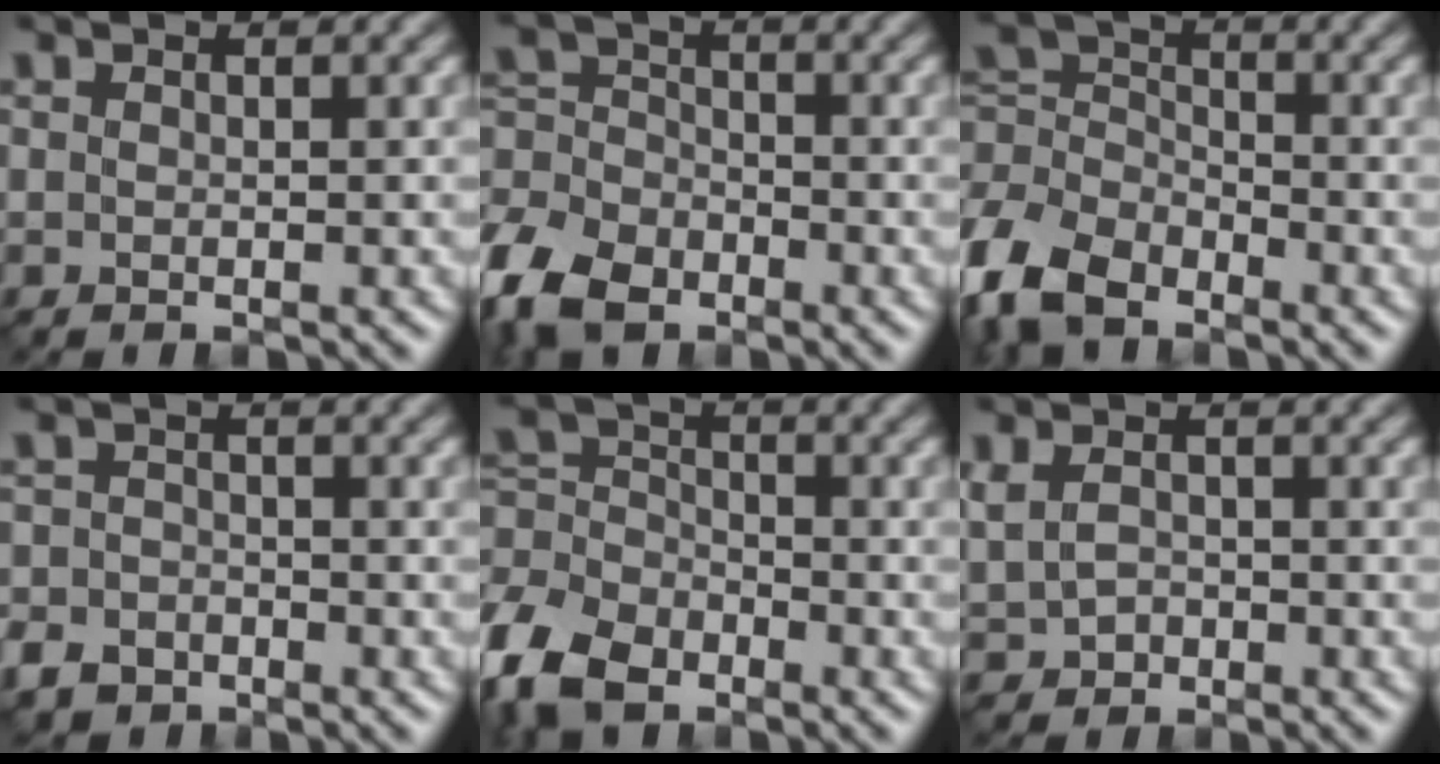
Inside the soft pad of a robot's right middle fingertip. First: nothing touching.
{"total": 8.6, "force": [-5.5, 5.0, 4.2], "torque": [-0.101, -0.012, -0.109]}
{"total": 7.0, "force": [-4.3, 4.2, 3.6], "torque": [-0.086, 0.003, -0.105]}
{"total": 3.6, "force": [-2.3, 2.6, 0.9], "torque": [-0.011, 0.002, -0.049]}
{"total": 7.7, "force": [-4.7, 4.6, 4.0], "torque": [-0.097, -0.005, -0.108]}
{"total": 2.3, "force": [-0.2, 1.9, 1.2], "torque": [-0.028, 0.001, -0.001]}